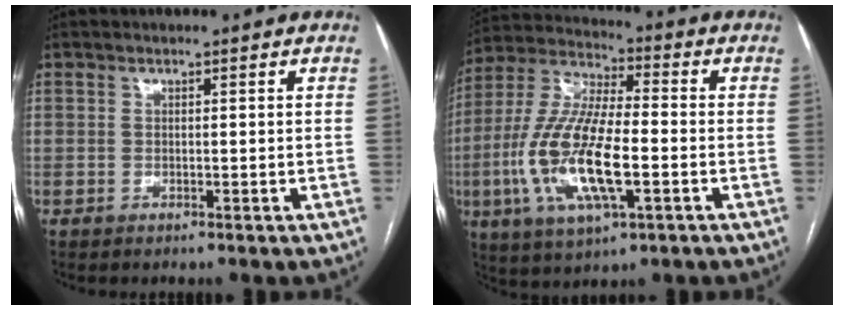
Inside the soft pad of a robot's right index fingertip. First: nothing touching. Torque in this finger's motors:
{"motor_torque": [2.14, 0.00, 1.05, 0.21]}